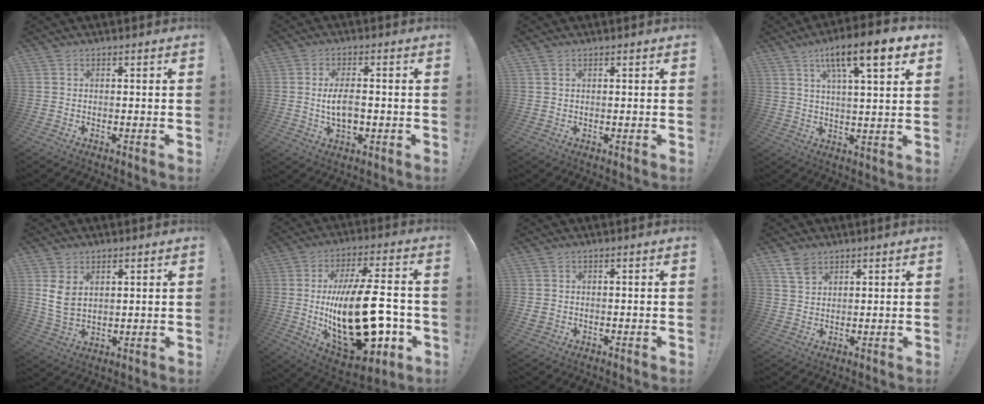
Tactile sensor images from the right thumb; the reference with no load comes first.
{"total": 6.9, "force": [-0.6, 3.8, 5.7], "torque": [-0.098, 0.003, -0.012]}
{"total": 1.0, "force": [0.7, 0.5, 0.5], "torque": [-0.013, 0.002, 0.013]}
{"total": 13.1, "force": [6.7, 2.5, 10.9], "torque": [-0.170, -0.028, 0.100]}
{"total": 6.9, "force": [2.8, 4.7, 4.1], "torque": [-0.074, -0.008, 0.056]}
{"total": 28.5, "force": [-4.0, 12.3, 25.4], "torque": [-0.460, 0.018, -0.057]}
{"total": 1.0, "force": [0.0, 1.0, 0.4], "torque": [-0.007, 0.002, 0.001]}
{"total": 4.9, "force": [3.6, 2.7, 1.8], "torque": [-0.027, -0.019, 0.069]}